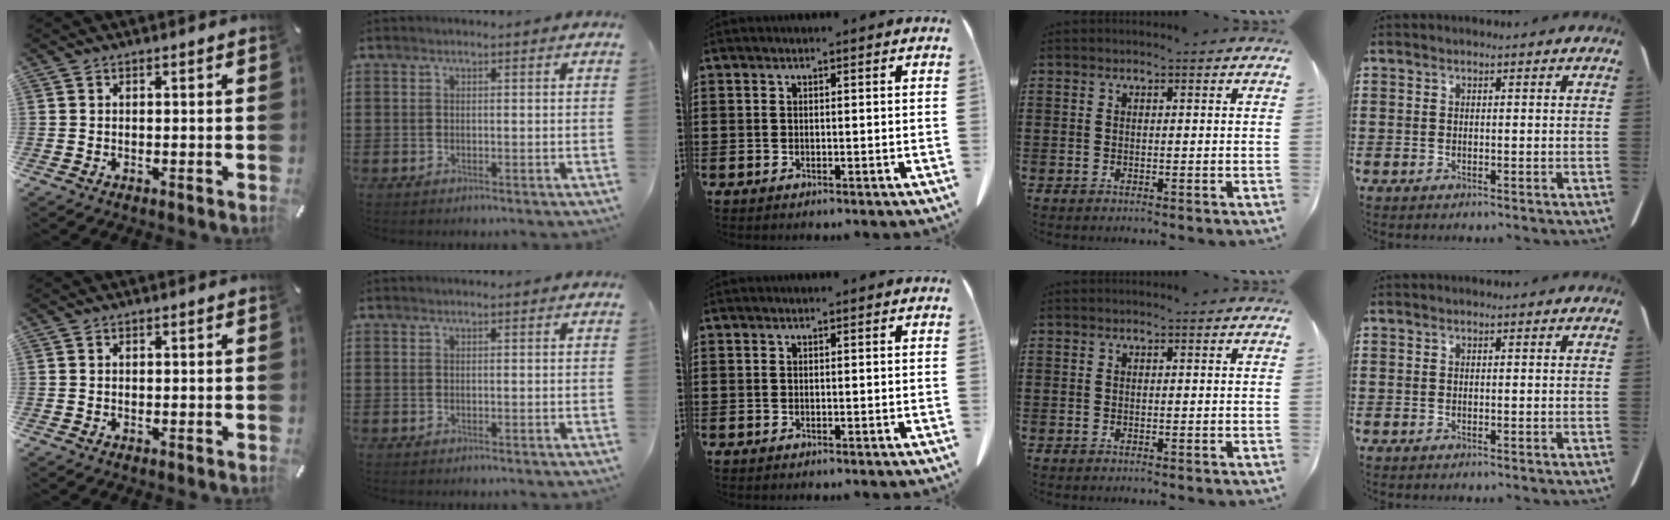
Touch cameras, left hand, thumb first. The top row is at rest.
{"thumb": {"total": 0.5, "force": [0.1, 0.4, 0.3], "torque": [-0.006, 0.001, 0.001]}}